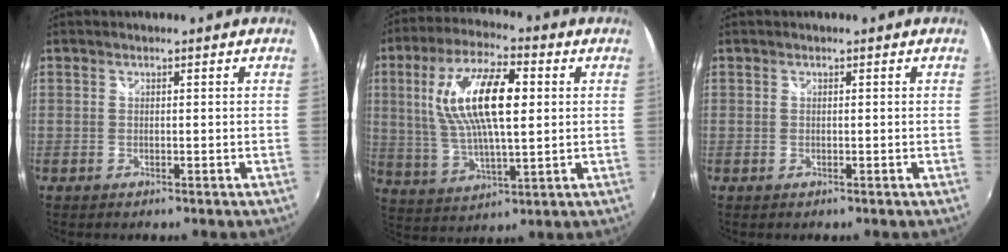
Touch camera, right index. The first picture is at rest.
{"total": 16.2, "force": [3.4, 5.7, 14.8], "torque": [-0.281, 0.013, 0.067]}
{"total": 0.0}